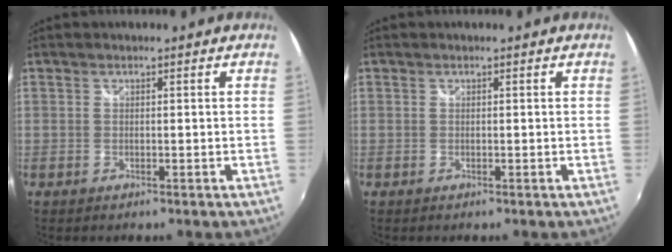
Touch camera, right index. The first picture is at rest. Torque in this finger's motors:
{"motor_torque": [-0.02, 0.02, 0.00, 0.00]}